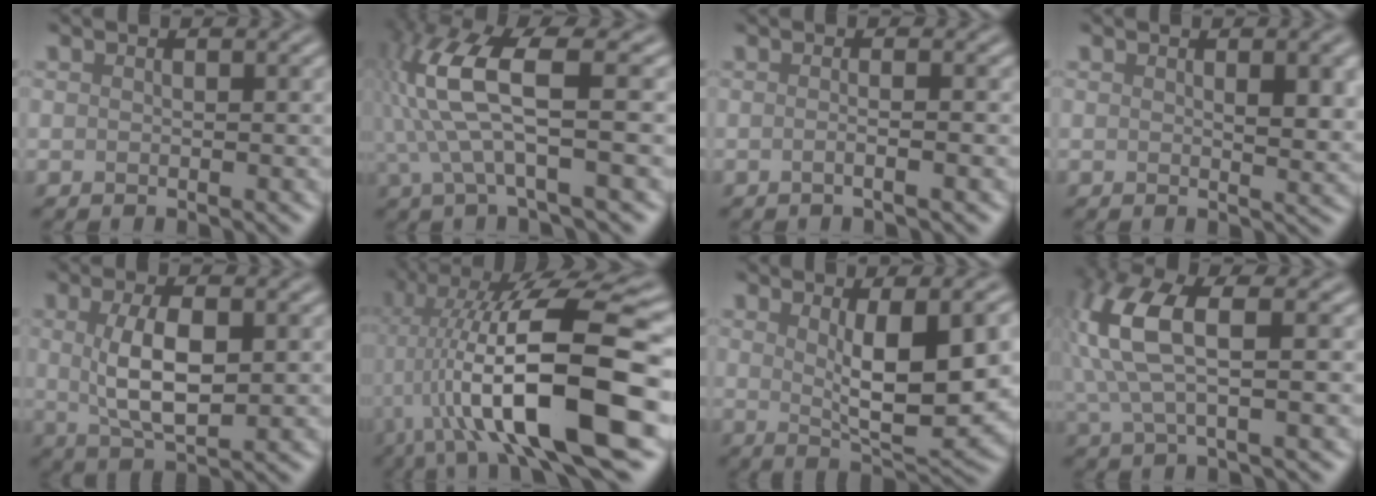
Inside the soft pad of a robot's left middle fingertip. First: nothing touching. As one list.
[{"total": 8.3, "force": [1.1, 2.2, 8.0], "torque": [-0.183, 0.019, 0.025]}, {"total": 2.4, "force": [0.1, 1.2, 2.1], "torque": [-0.003, 0.001, -0.020]}, {"total": 3.3, "force": [0.8, 0.8, 3.1], "torque": [-0.038, 0.004, 0.019]}, {"total": 5.2, "force": [0.5, 1.8, 4.9], "torque": [-0.096, 0.004, 0.019]}, {"total": 15.2, "force": [-1.9, 3.9, 14.6], "torque": [-0.236, 0.021, -0.023]}, {"total": 8.7, "force": [1.2, 2.5, 8.2], "torque": [-0.120, -0.003, 0.031]}, {"total": 6.7, "force": [1.6, 2.3, 6.0], "torque": [-0.151, 0.019, 0.035]}]